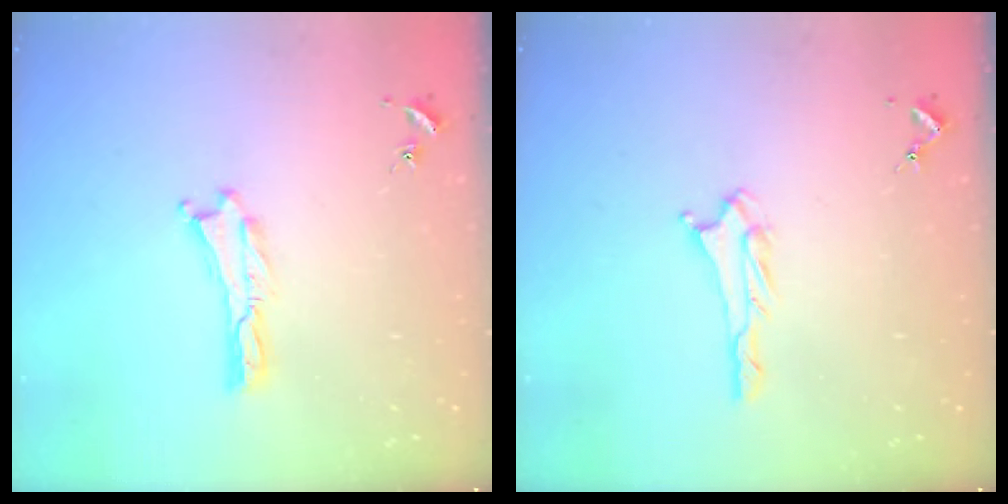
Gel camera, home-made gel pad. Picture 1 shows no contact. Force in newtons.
{"total": 2.3, "press": 2.2, "slide": 0.3}